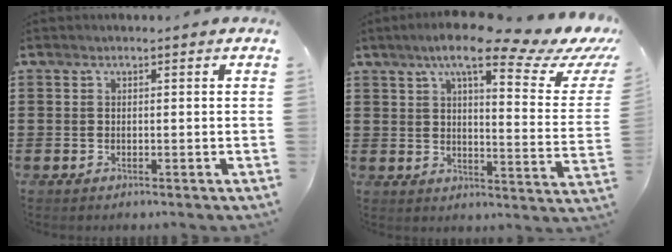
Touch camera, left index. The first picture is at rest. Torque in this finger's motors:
{"motor_torque": [2.14, 0.00, 0.40, 0.06]}